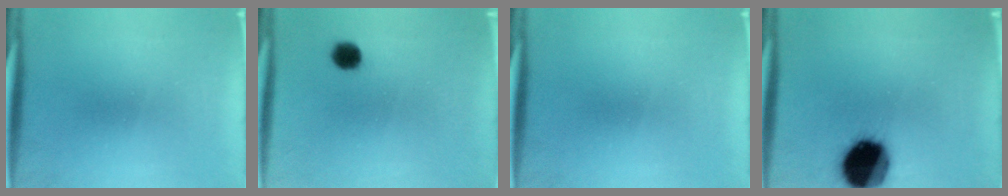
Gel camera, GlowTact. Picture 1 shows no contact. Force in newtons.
{"total": 3.1}
{"total": 0.0}
{"total": 18.6}